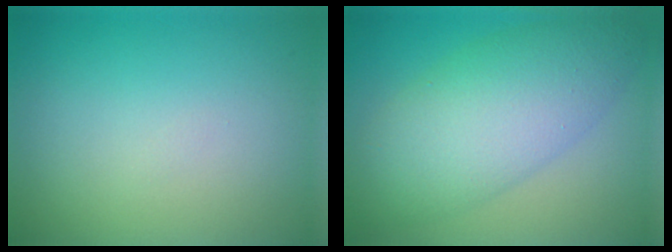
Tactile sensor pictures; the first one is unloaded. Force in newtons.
{"total": 8.2, "press": 8.2, "slide": 0.2}